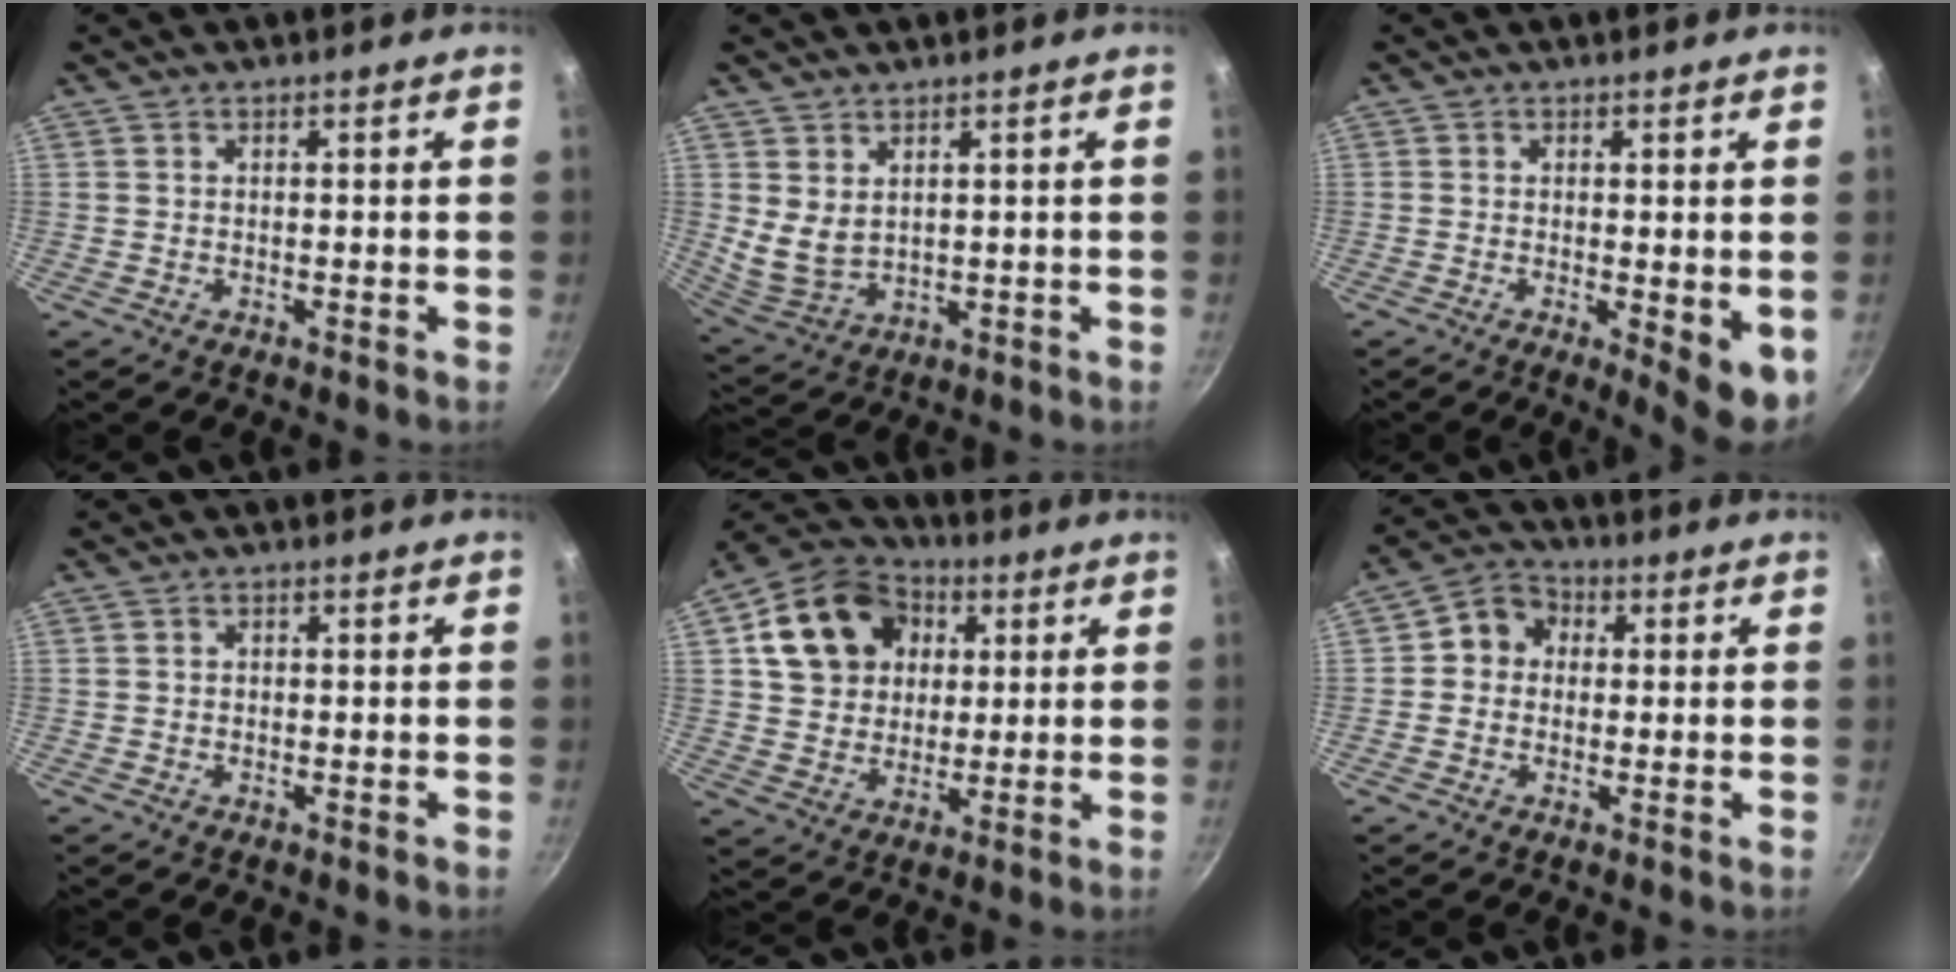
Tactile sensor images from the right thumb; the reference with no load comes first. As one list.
[{"total": 5.8, "force": [2.3, 3.8, 3.6], "torque": [-0.061, -0.028, 0.060]}, {"total": 6.5, "force": [-0.9, 2.0, 6.1], "torque": [-0.071, -0.010, -0.008]}, {"total": 0.7, "force": [-0.2, 0.6, 0.2], "torque": [-0.003, 0.003, -0.006]}, {"total": 16.9, "force": [4.9, 13.6, 8.8], "torque": [-0.137, 0.015, 0.081]}, {"total": 6.5, "force": [0.4, 5.8, 2.9], "torque": [-0.017, 0.015, -0.012]}]